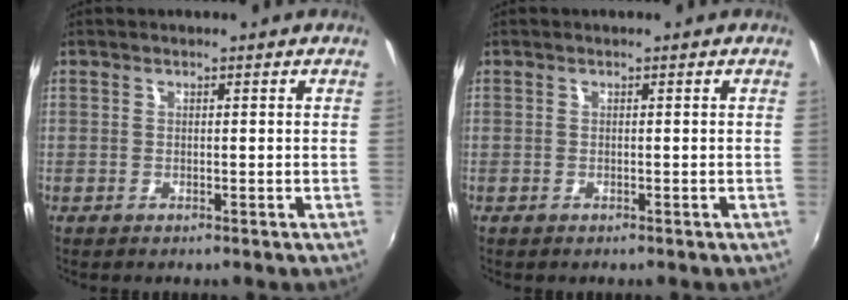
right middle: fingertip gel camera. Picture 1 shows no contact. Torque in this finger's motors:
{"motor_torque": [0.52, -0.49, 0.09, 0.01]}